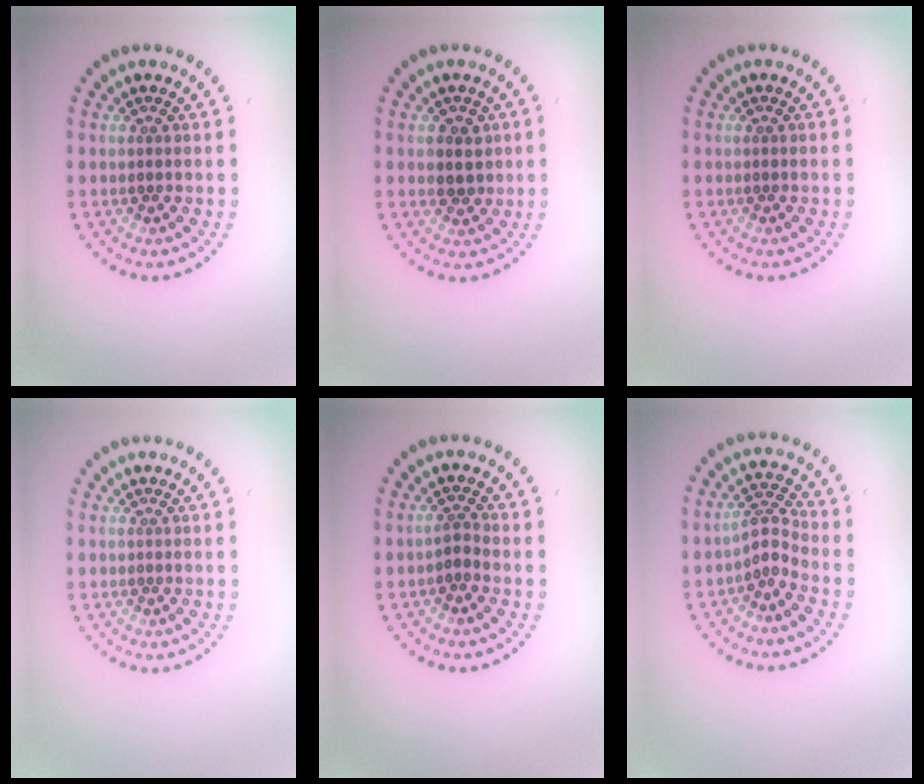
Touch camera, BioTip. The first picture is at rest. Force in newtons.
{"total": 2.0, "press": 1.8, "slide": 0.7}
{"total": 0.0}
{"total": 0.0}
{"total": 1.5, "press": 1.0, "slide": 1.0}
{"total": 2.4, "press": 1.6, "slide": 1.8}